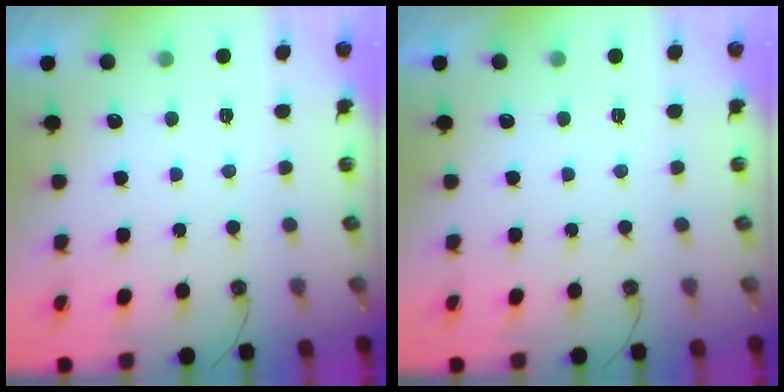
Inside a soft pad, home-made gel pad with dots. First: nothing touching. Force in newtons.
{"total": 0.0}